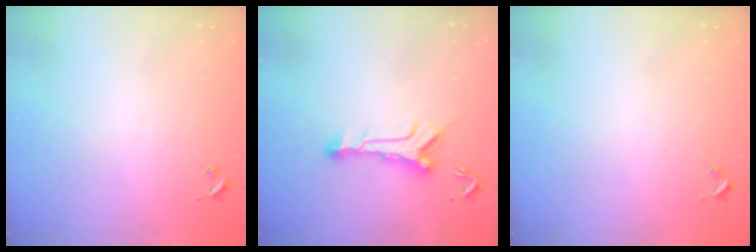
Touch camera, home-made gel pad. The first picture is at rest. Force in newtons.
{"total": 10.1, "press": 10.1, "slide": 0.5}
{"total": 0.0}